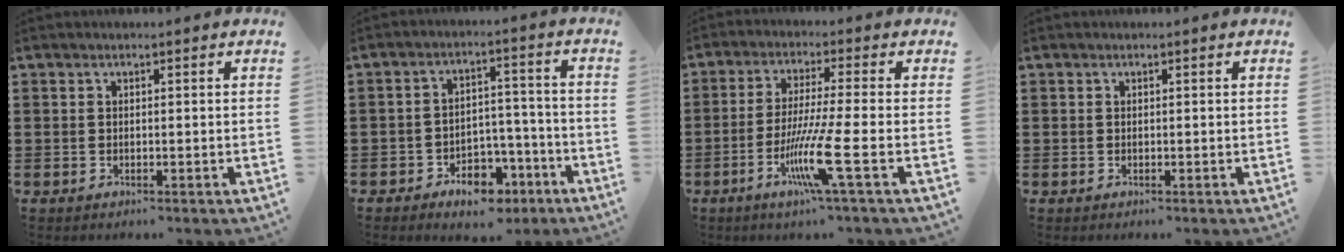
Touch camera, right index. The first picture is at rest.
{"total": 6.5, "force": [-4.4, 3.5, 3.2], "torque": [-0.056, 0.021, -0.080]}
{"total": 9.7, "force": [-3.7, -0.2, 8.9], "torque": [-0.183, -0.022, -0.073]}
{"total": 0.5, "force": [0.0, 0.5, 0.0], "torque": [-0.001, 0.004, 0.000]}